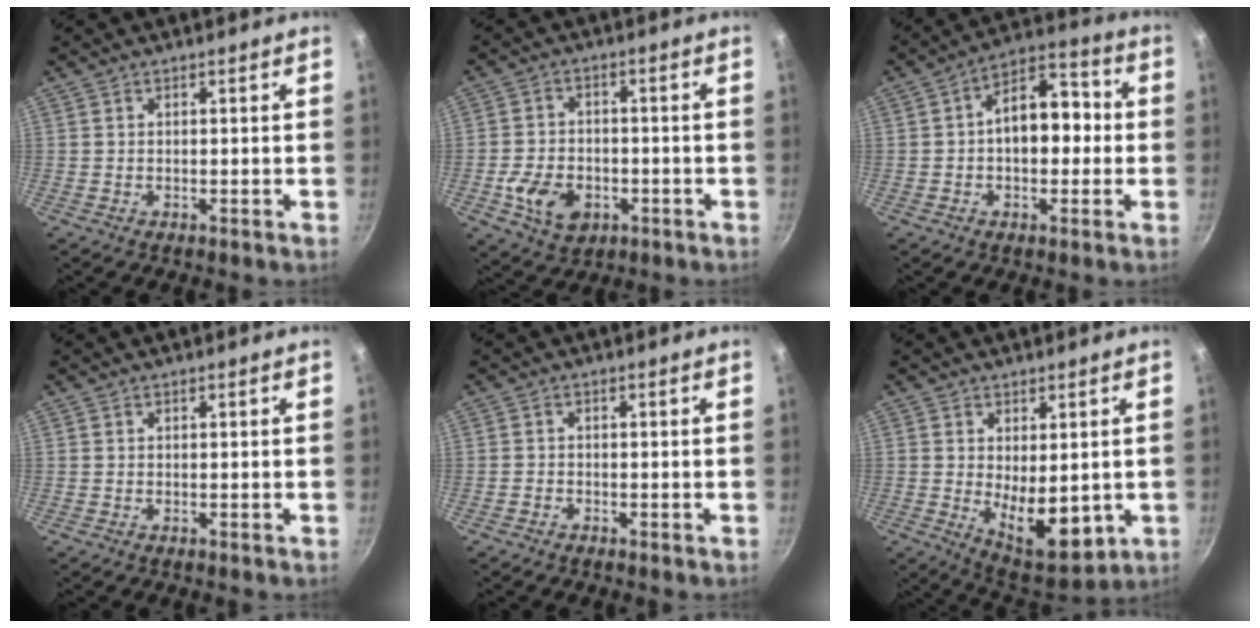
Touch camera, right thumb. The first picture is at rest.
{"total": 9.4, "force": [-3.2, 6.7, 5.9], "torque": [-0.092, 0.014, -0.051]}
{"total": 12.3, "force": [-0.3, 7.9, 9.4], "torque": [-0.091, 0.043, -0.018]}
{"total": 0.0}
{"total": 1.1, "force": [-0.9, 0.6, 0.2], "torque": [-0.009, 0.011, -0.021]}
{"total": 11.4, "force": [-0.6, 6.0, 9.7], "torque": [-0.120, -0.028, 0.013]}